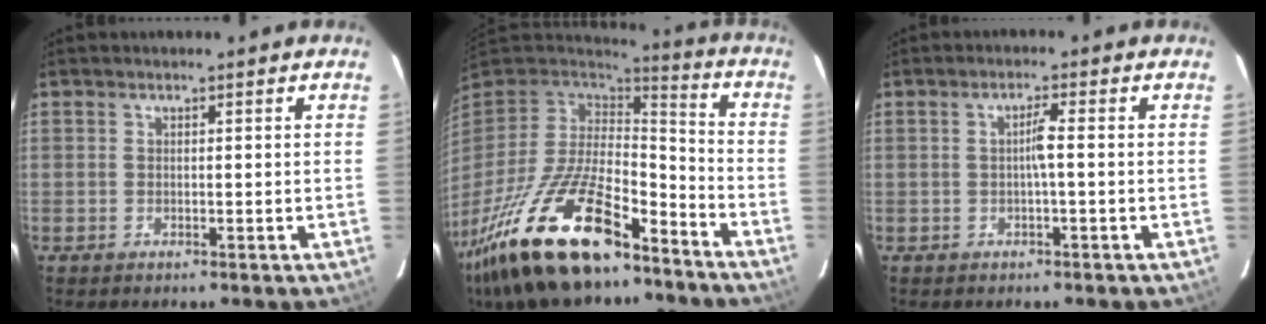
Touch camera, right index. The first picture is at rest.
{"total": 27.9, "force": [-17.9, 11.0, 18.3], "torque": [-0.367, -0.039, -0.296]}
{"total": 2.3, "force": [-0.4, -0.3, 2.2], "torque": [-0.041, 0.004, -0.008]}